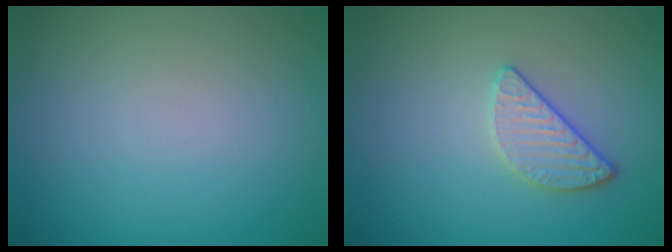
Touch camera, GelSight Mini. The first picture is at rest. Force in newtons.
{"total": 2.4, "press": 2.2, "slide": 0.9}